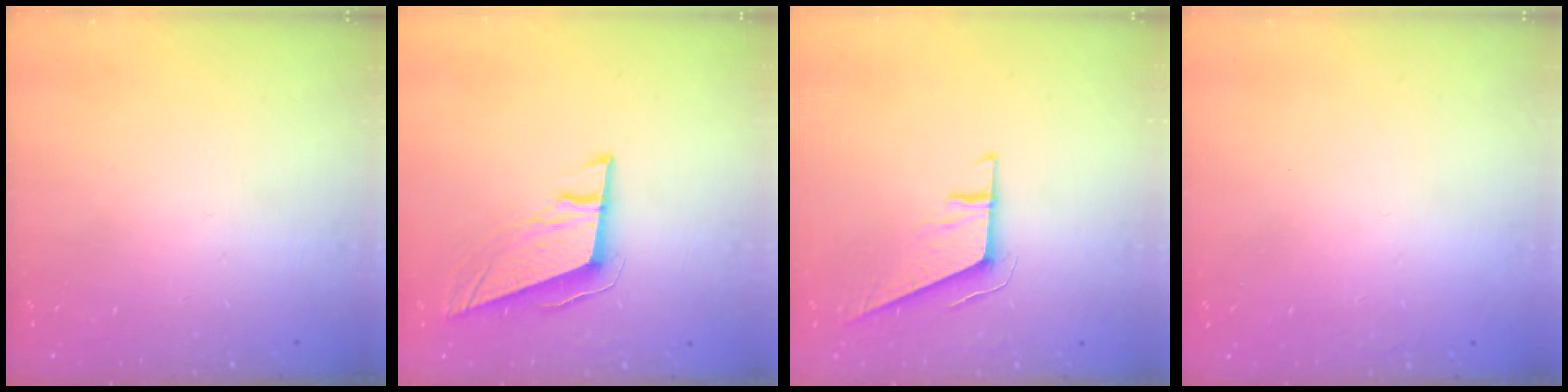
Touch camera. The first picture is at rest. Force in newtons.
{"total": 10.1, "press": 9.8, "slide": 2.7}
{"total": 8.0, "press": 7.9, "slide": 0.3}
{"total": 1.6, "press": 1.6, "slide": 0.1}